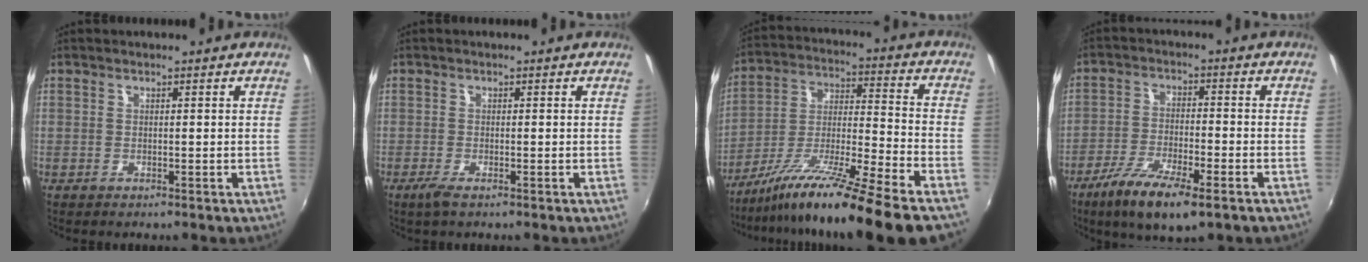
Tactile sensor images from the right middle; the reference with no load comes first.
{"total": 2.0, "force": [-1.3, 0.2, 1.5], "torque": [-0.030, -0.008, -0.025]}
{"total": 21.1, "force": [-16.0, -0.8, 13.7], "torque": [-0.228, -0.052, -0.268]}
{"total": 12.4, "force": [-7.8, 3.0, 9.1], "torque": [-0.193, -0.038, -0.143]}